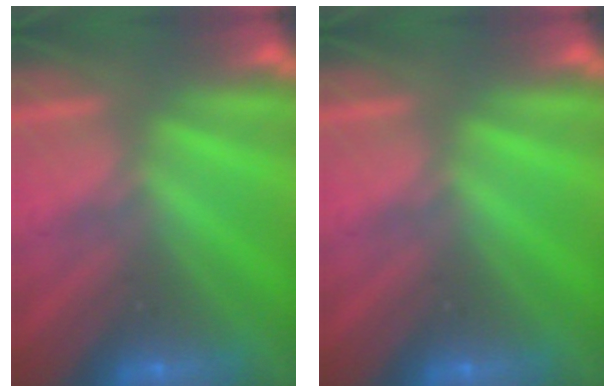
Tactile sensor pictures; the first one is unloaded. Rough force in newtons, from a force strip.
{"total": 0.0}